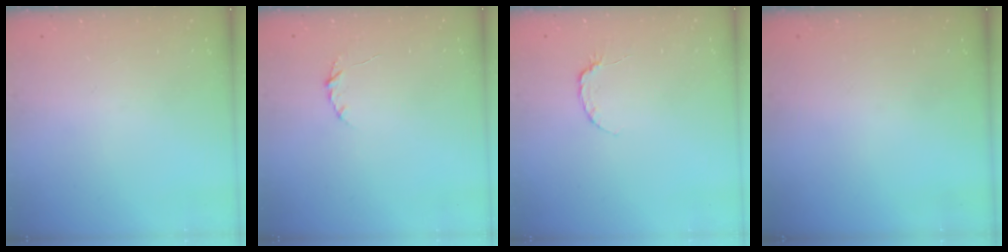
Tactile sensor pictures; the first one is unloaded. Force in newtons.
{"total": 3.9, "press": 3.9, "slide": 0.5}
{"total": 3.7, "press": 3.6, "slide": 0.5}
{"total": 0.0}